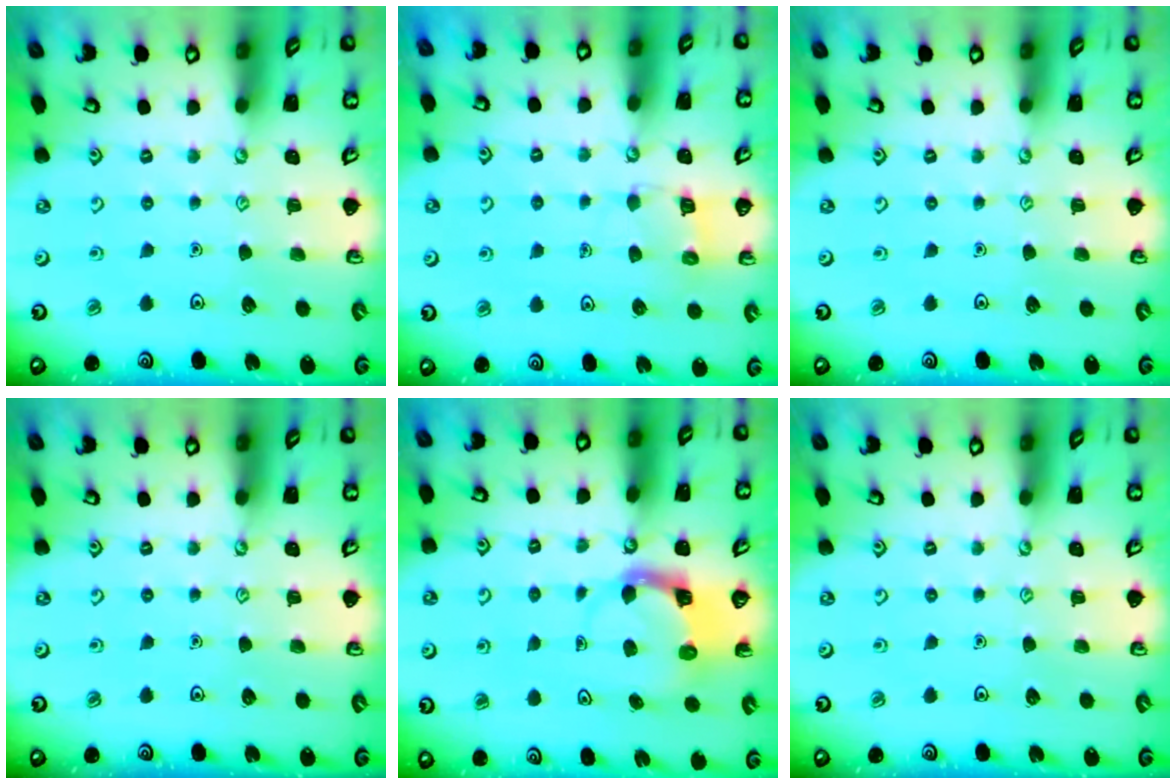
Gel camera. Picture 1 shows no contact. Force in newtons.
{"total": 4.8, "press": 4.8, "slide": 0.5}
{"total": 0.0}
{"total": 0.0}
{"total": 4.0, "press": 3.9, "slide": 0.4}
{"total": 0.0}